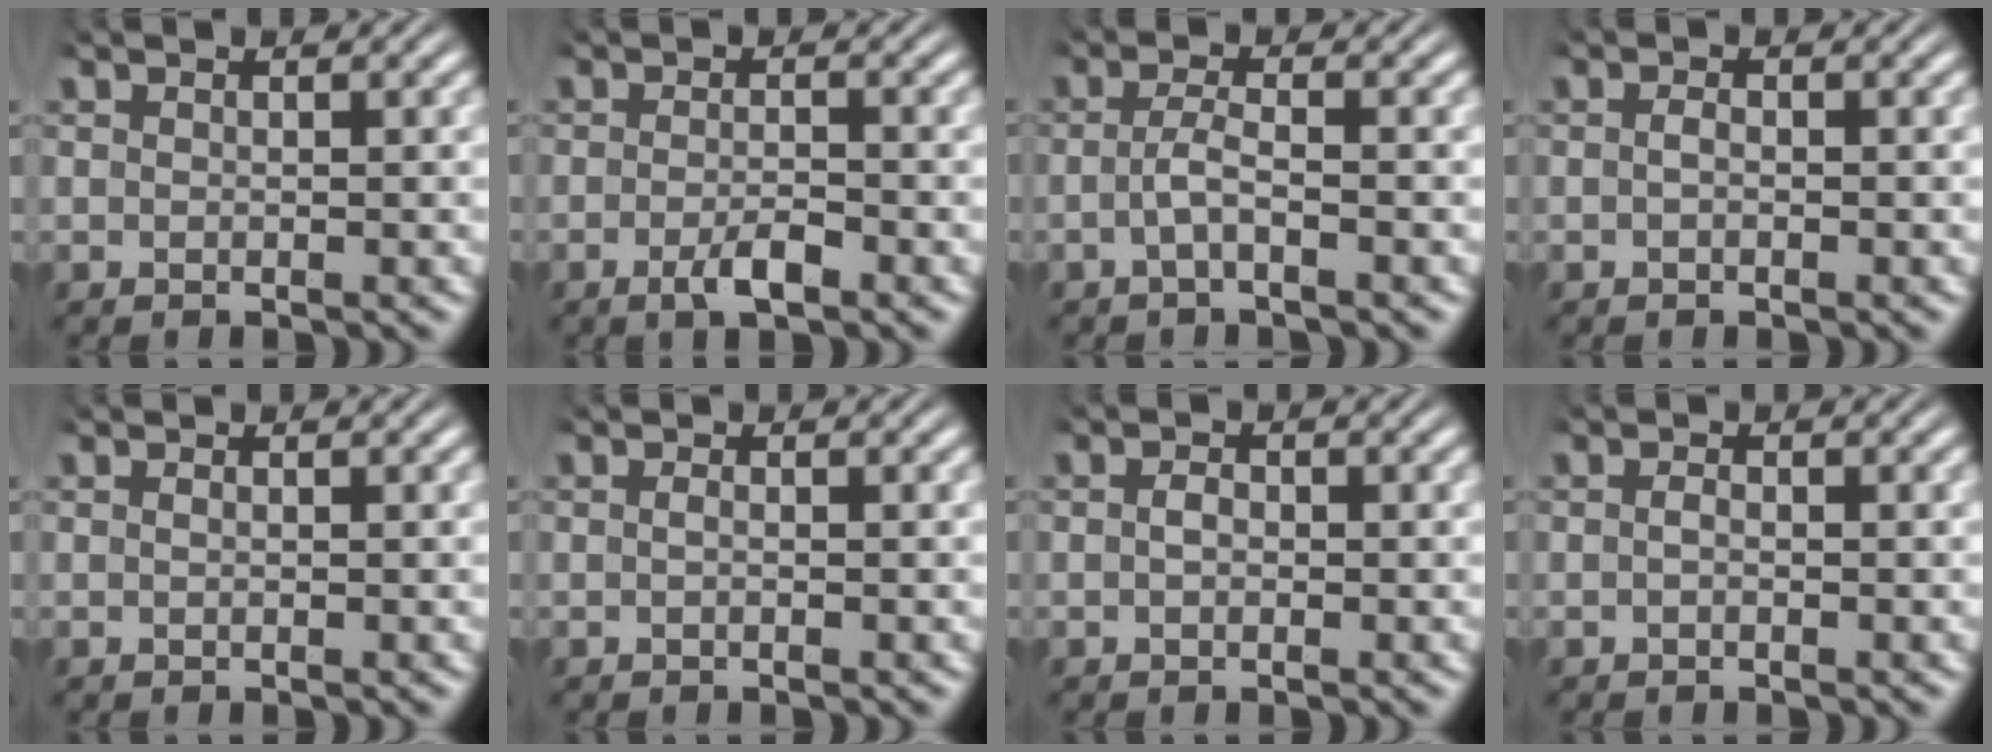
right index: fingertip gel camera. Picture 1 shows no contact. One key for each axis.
{"total": 2.3, "fx": -1.4, "fy": 0.7, "fz": 1.7, "tx": -0.031, "ty": -0.003, "tz": -0.030}
{"total": 2.1, "fx": -1.3, "fy": -0.1, "fz": 1.6, "tx": -0.037, "ty": -0.005, "tz": -0.022}
{"total": 0.7, "fx": -0.4, "fy": 0.1, "fz": 0.5, "tx": -0.015, "ty": -0.006, "tz": -0.005}
{"total": 0.0}
{"total": 0.5, "fx": -0.3, "fy": -0.1, "fz": 0.4, "tx": -0.010, "ty": -0.005, "tz": -0.004}
{"total": 0.9, "fx": -0.4, "fy": 0.4, "fz": 0.6, "tx": -0.019, "ty": -0.008, "tz": -0.004}
{"total": 0.7, "fx": -0.5, "fy": 0.1, "fz": 0.5, "tx": -0.014, "ty": -0.006, "tz": -0.007}